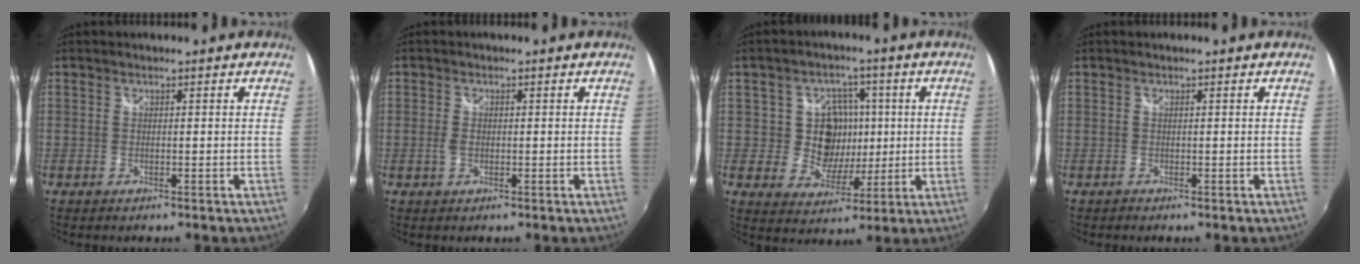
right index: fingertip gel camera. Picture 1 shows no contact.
{"total": 1.7, "force": [-0.3, 1.1, 1.2], "torque": [-0.026, -0.001, -0.005]}
{"total": 8.1, "force": [0.5, 7.5, 3.1], "torque": [-0.063, 0.007, 0.012]}
{"total": 0.0}